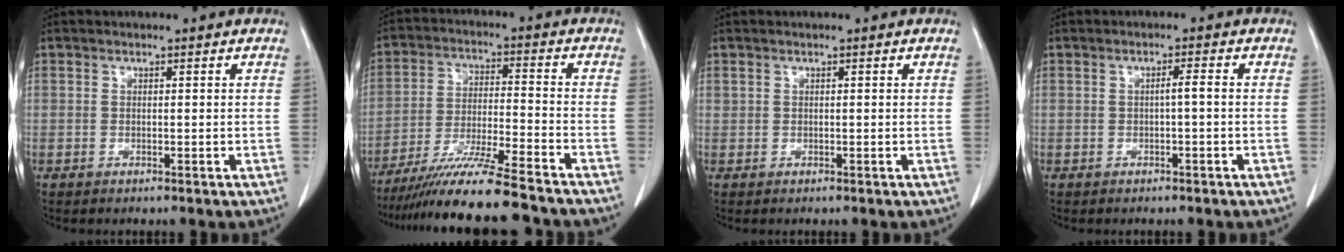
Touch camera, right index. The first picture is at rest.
{"total": 14.8, "force": [-12.7, -0.8, 7.6], "torque": [-0.133, -0.027, -0.215]}
{"total": 0.0}
{"total": 1.4, "force": [-0.3, -0.3, 1.3], "torque": [-0.021, 0.003, -0.004]}